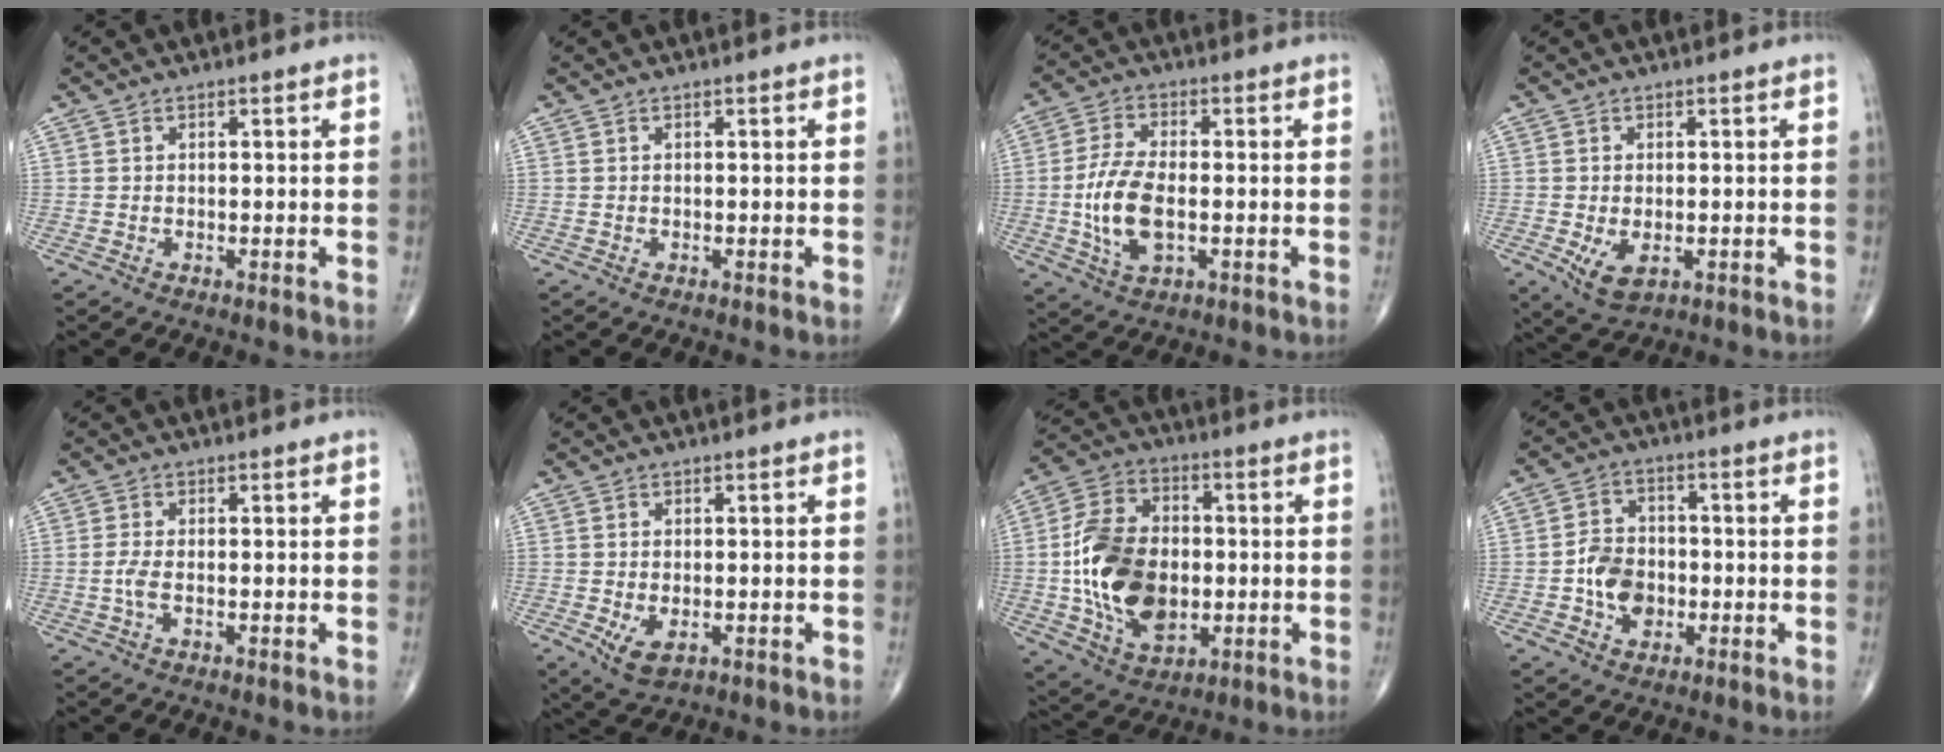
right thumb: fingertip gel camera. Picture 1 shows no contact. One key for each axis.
{"total": 0.0}
{"total": 10.3, "fx": -1.5, "fy": 5.0, "fz": 8.9, "tx": -0.182, "ty": 0.003, "tz": -0.028}
{"total": 5.3, "fx": -1.4, "fy": 2.9, "fz": 4.2, "tx": -0.075, "ty": -0.011, "tz": -0.014}
{"total": 2.2, "fx": -0.4, "fy": 0.8, "fz": 2.0, "tx": -0.053, "ty": -0.004, "tz": -0.010}
{"total": 4.6, "fx": -1.2, "fy": 2.5, "fz": 3.6, "tx": -0.065, "ty": -0.010, "tz": -0.012}
{"total": 18.8, "fx": -1.3, "fy": 12.2, "fz": 14.2, "tx": -0.242, "ty": 0.008, "tz": -0.013}
{"total": 7.6, "fx": -1.7, "fy": 5.8, "fz": 4.6, "tx": -0.056, "ty": 0.016, "tz": -0.033}